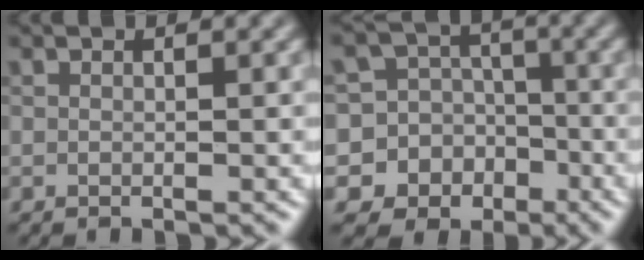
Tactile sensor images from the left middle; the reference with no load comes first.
{"total": 11.7, "force": [-4.8, 10.4, 1.8], "torque": [-0.048, -0.002, -0.086]}